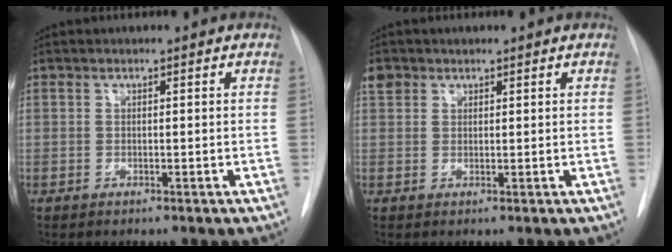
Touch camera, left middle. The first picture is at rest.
{"total": 2.0, "force": [1.2, 1.6, 0.3], "torque": [0.000, 0.011, 0.019]}